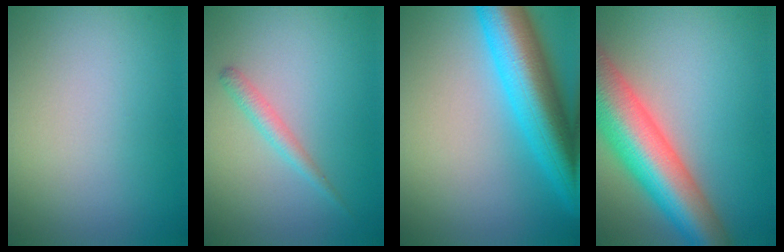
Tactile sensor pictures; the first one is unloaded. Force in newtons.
{"total": 1.6, "press": 1.6, "slide": 0.0}
{"total": 10.3, "press": 10.3, "slide": 0.5}
{"total": 12.0, "press": 12.0, "slide": 0.8}